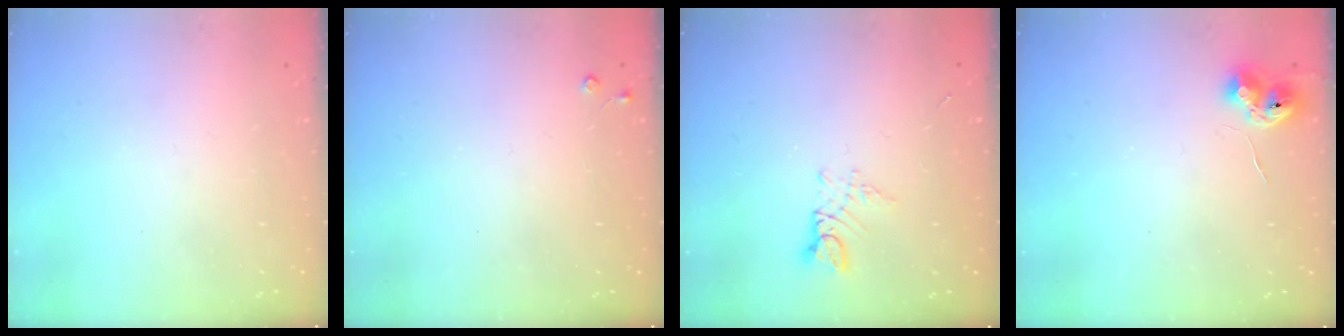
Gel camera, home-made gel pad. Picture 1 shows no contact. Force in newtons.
{"total": 3.2, "press": 3.1, "slide": 0.4}
{"total": 2.7, "press": 2.7, "slide": 0.3}
{"total": 7.4, "press": 7.4, "slide": 0.7}